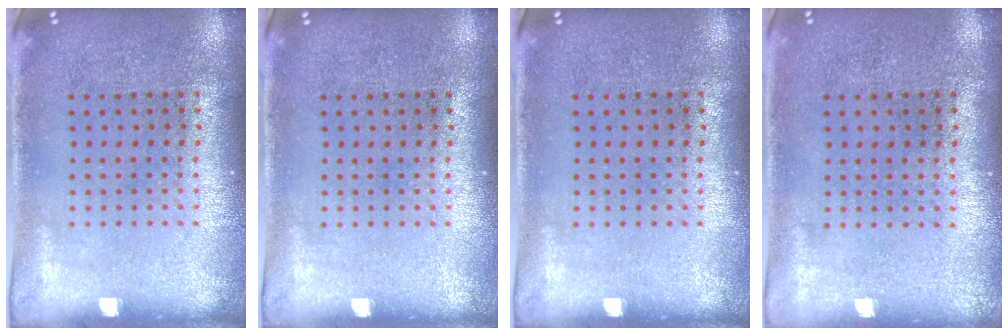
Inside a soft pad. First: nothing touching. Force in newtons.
{"total": 0.0}
{"total": 0.0}
{"total": 0.0}